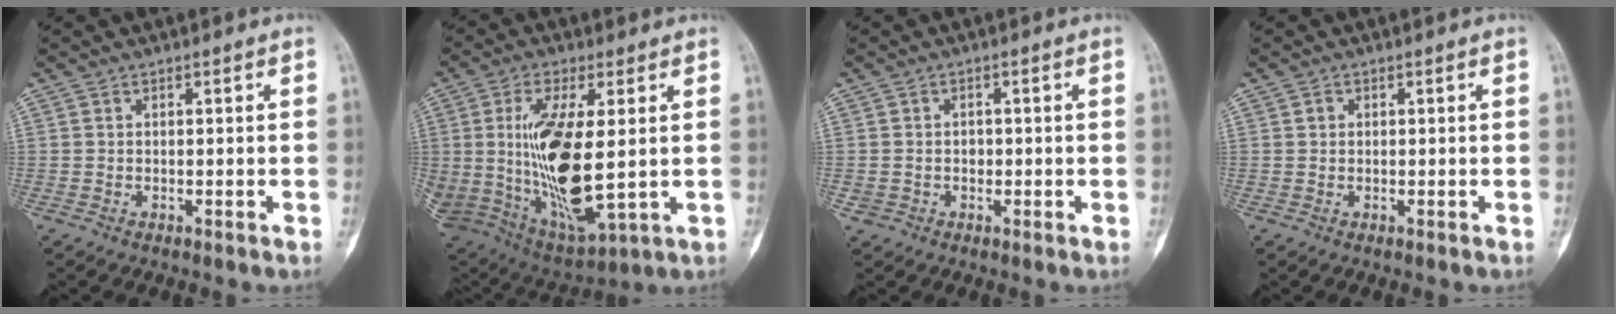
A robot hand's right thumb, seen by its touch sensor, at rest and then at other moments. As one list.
[{"total": 21.3, "force": [1.2, 8.6, 19.5], "torque": [-0.385, -0.023, 0.046]}, {"total": 2.1, "force": [-0.3, 2.0, 0.5], "torque": [0.007, 0.009, -0.002]}, {"total": 0.8, "force": [0.2, 0.7, 0.3], "torque": [-0.002, 0.002, 0.003]}]